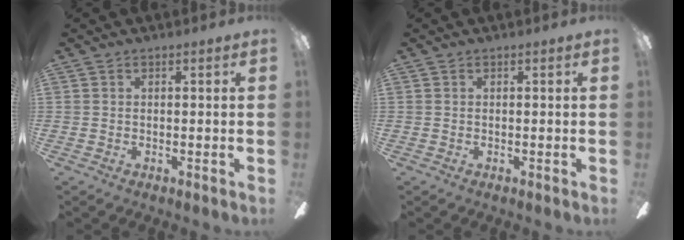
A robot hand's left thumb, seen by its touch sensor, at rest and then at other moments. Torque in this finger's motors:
{"motor_torque": [0.00, 0.00, -0.01, 0.01, 0.01]}